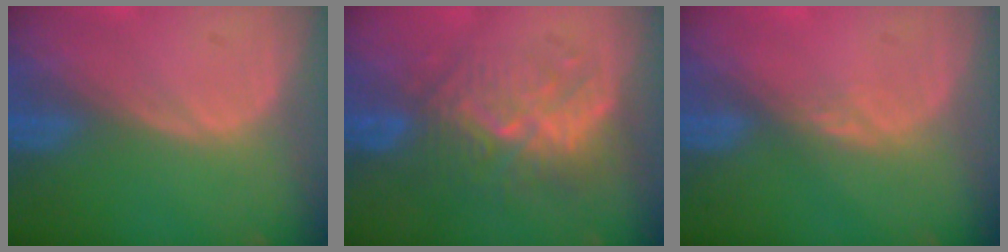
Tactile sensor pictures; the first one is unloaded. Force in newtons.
{"total": 8.8, "press": 8.4, "slide": 2.7}
{"total": 1.5, "press": 1.3, "slide": 0.8}